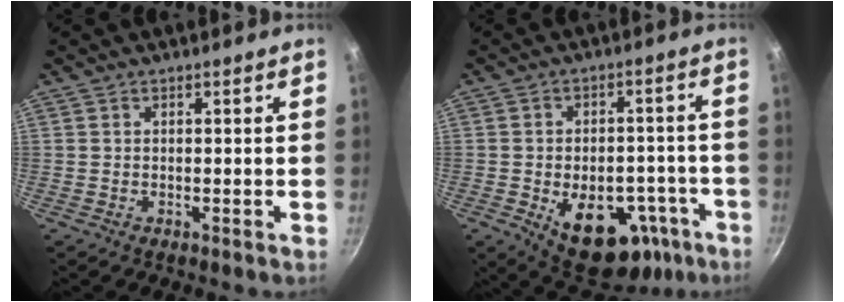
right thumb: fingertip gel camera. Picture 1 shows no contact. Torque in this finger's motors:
{"motor_torque": [0.21, 0.84, 0.67, 0.52, 0.33]}